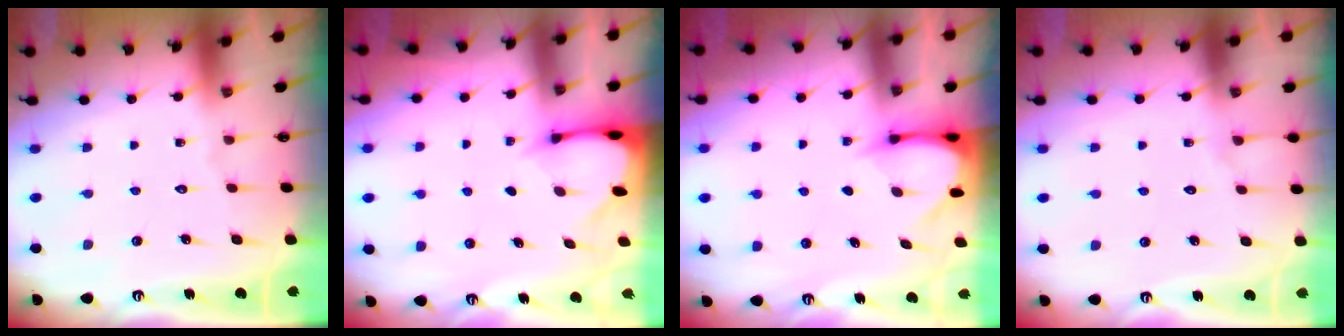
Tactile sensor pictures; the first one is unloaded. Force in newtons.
{"total": 2.3, "press": 2.3, "slide": 0.1}
{"total": 3.7, "press": 3.6, "slide": 0.3}
{"total": 2.9, "press": 2.9, "slide": 0.3}